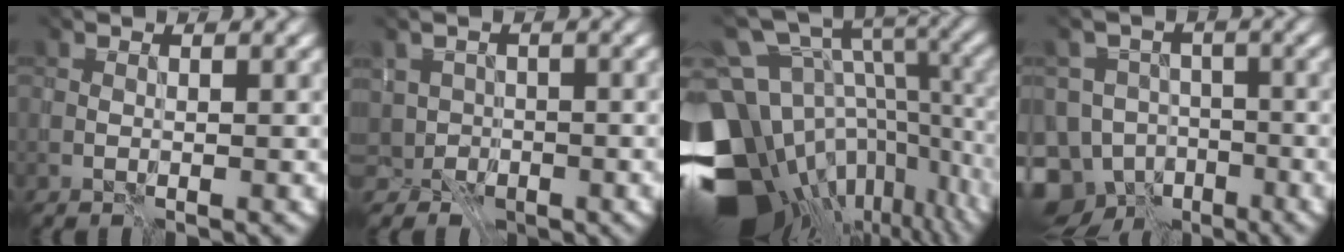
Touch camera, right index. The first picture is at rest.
{"total": 3.6, "force": [-1.2, 3.4, 0.1], "torque": [0.013, 0.004, -0.024]}
{"total": 16.1, "force": [-6.9, 11.0, 9.6], "torque": [-0.190, 0.031, -0.086]}
{"total": 9.3, "force": [-5.4, 7.4, 1.3], "torque": [-0.008, -0.001, -0.107]}